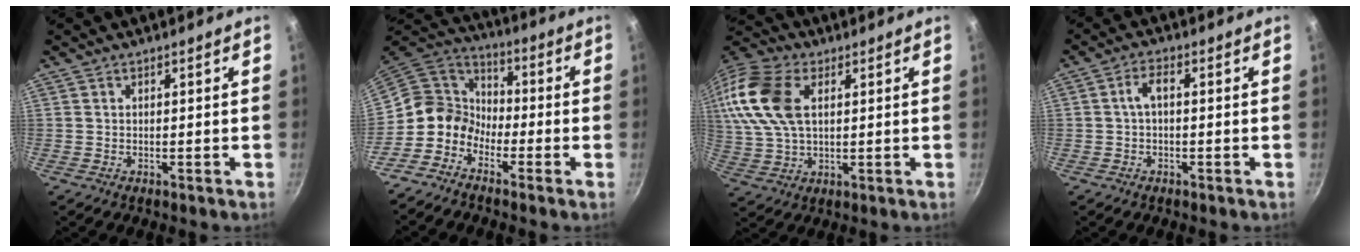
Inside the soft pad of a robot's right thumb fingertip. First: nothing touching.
{"total": 9.6, "force": [-4.1, 7.9, 3.7], "torque": [-0.043, 0.057, -0.115]}
{"total": 18.1, "force": [4.9, 11.3, 13.3], "torque": [-0.283, 0.009, 0.090]}
{"total": 3.0, "force": [-0.2, 1.5, 2.7], "torque": [-0.057, 0.017, -0.006]}